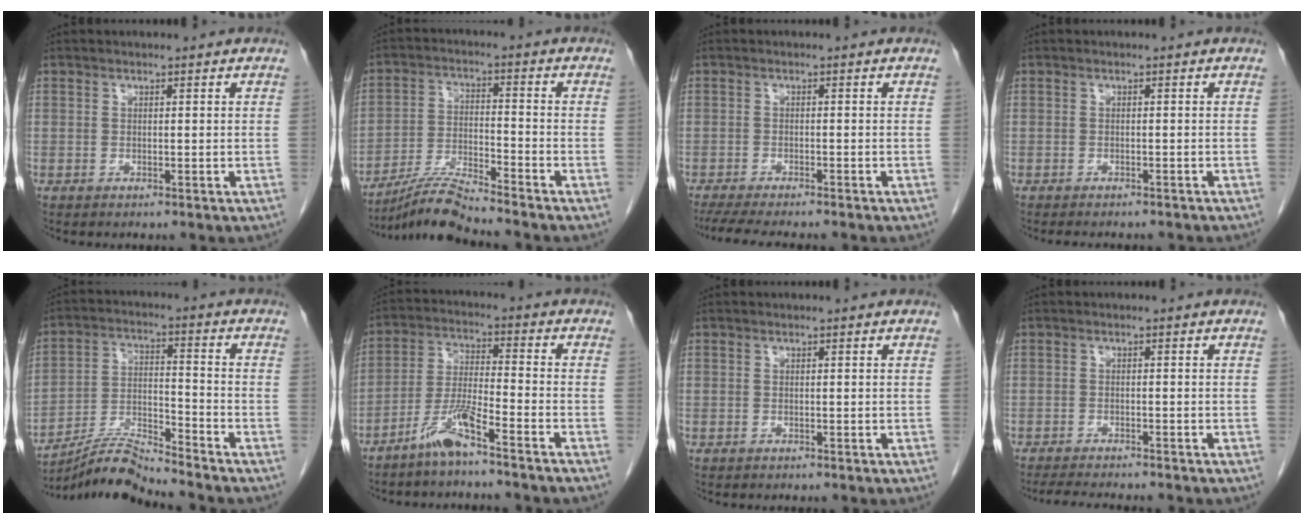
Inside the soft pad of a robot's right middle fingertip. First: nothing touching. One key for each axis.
{"total": 7.8, "fx": -7.3, "fy": -1.1, "fz": 2.5, "tx": -0.052, "ty": -0.017, "tz": -0.137}
{"total": 9.6, "fx": -8.2, "fy": 1.3, "fz": 4.9, "tx": -0.067, "ty": -0.012, "tz": -0.121}
{"total": 6.1, "fx": -5.3, "fy": 1.7, "fz": 2.5, "tx": -0.028, "ty": -0.003, "tz": -0.060}
{"total": 7.9, "fx": -7.6, "fy": -1.2, "fz": 1.7, "tx": -0.038, "ty": 0.005, "tz": -0.140}
{"total": 6.9, "fx": -5.2, "fy": -0.3, "fz": 4.6, "tx": -0.101, "ty": -0.008, "tz": -0.106}
{"total": 0.0}
{"total": 6.3, "fx": -5.7, "fy": 0.7, "fz": 2.6, "tx": -0.038, "ty": -0.013, "tz": -0.086}